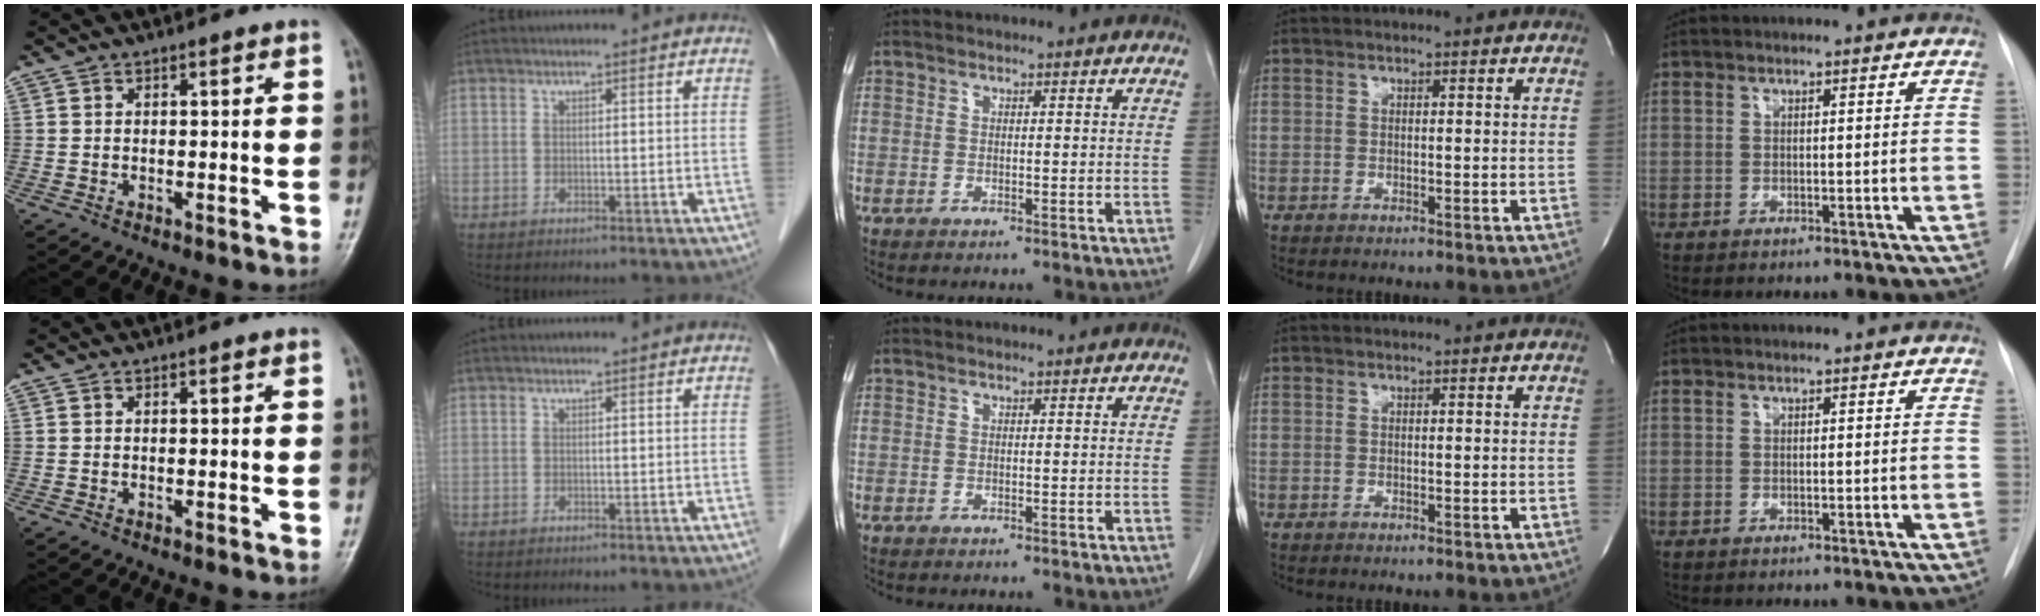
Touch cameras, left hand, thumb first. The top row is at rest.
{}